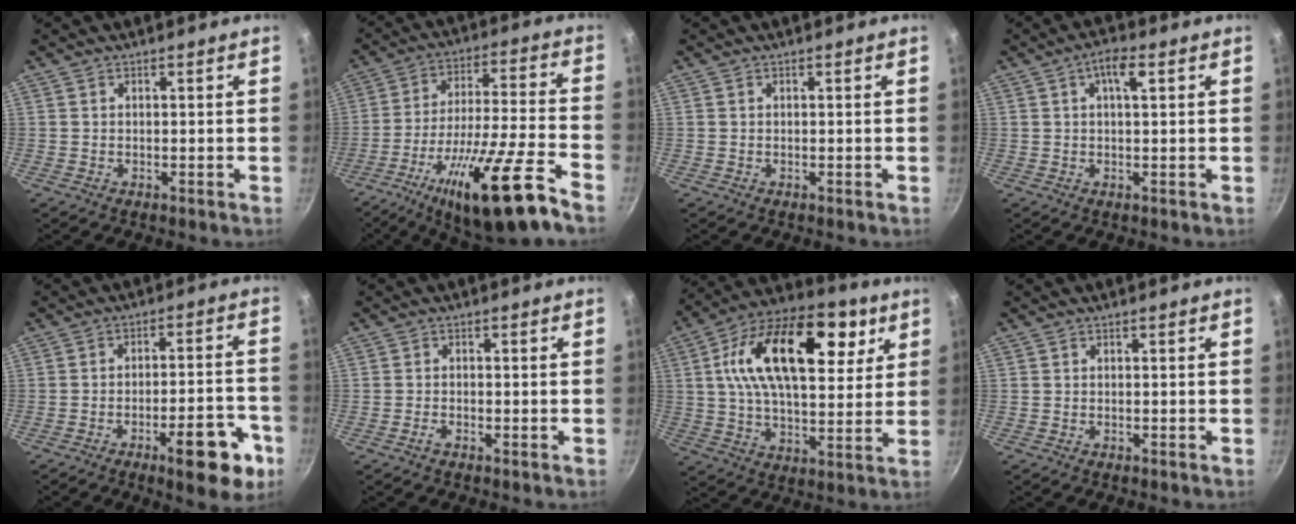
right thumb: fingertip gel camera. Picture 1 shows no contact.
{"total": 20.9, "force": [-12.6, 2.8, 16.5], "torque": [-0.265, 0.056, -0.207]}
{"total": 0.0}
{"total": 4.4, "force": [1.5, 1.3, 4.0], "torque": [-0.069, 0.008, 0.023]}
{"total": 13.2, "force": [-6.4, 4.2, 10.7], "torque": [-0.113, 0.038, -0.081]}
{"total": 1.2, "force": [-0.8, 0.3, 0.9], "torque": [-0.028, 0.005, -0.020]}
{"total": 24.6, "force": [8.4, 13.2, 19.0], "torque": [-0.295, -0.009, 0.121]}
{"total": 0.0}